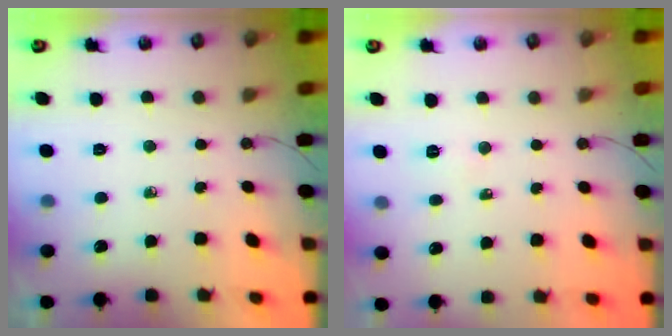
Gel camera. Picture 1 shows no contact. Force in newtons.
{"total": 2.8, "press": 2.6, "slide": 0.9}